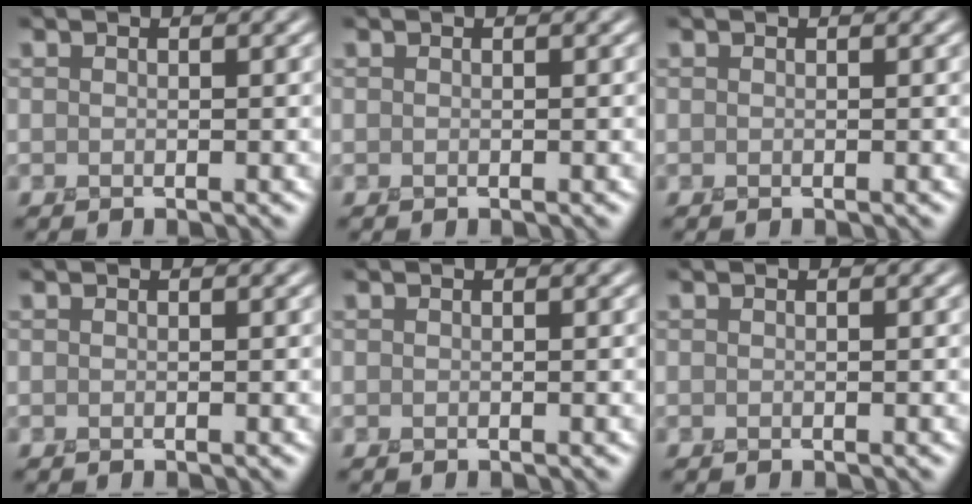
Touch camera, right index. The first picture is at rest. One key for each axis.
{"total": 0.0}
{"total": 0.0}
{"total": 0.0}
{"total": 0.0}
{"total": 0.0}